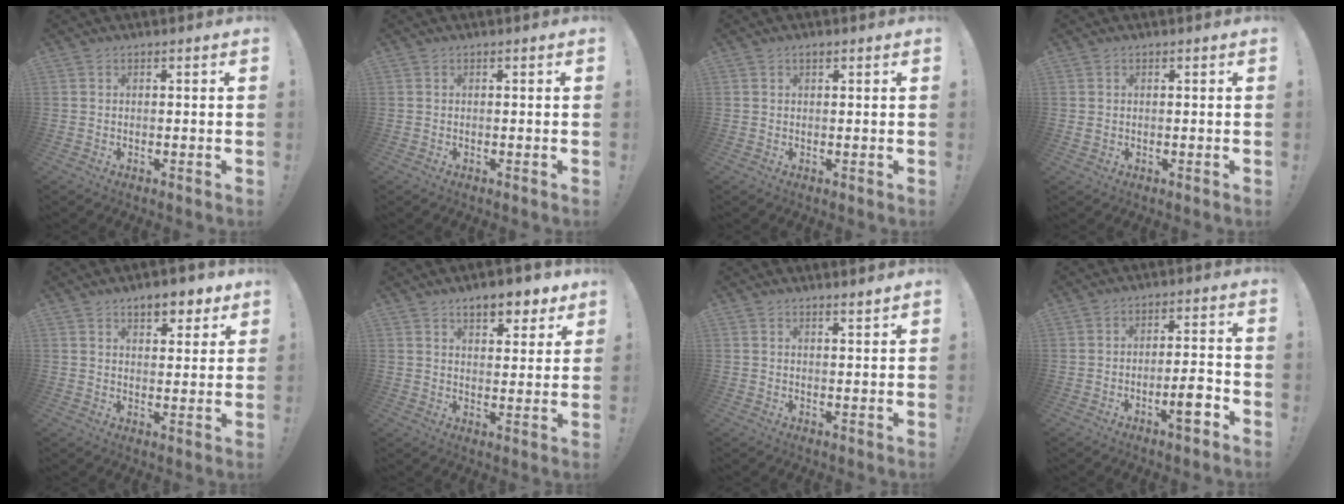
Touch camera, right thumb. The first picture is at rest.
{"total": 0.0}
{"total": 1.0, "force": [0.7, 0.4, 0.6], "torque": [-0.010, 0.000, 0.013]}
{"total": 0.7, "force": [0.3, 0.5, 0.2], "torque": [-0.001, 0.000, 0.005]}
{"total": 7.0, "force": [5.2, 3.1, 3.6], "torque": [-0.042, -0.027, 0.090]}
{"total": 8.4, "force": [6.2, 3.3, 4.6], "torque": [-0.055, -0.035, 0.108]}
{"total": 2.1, "force": [1.9, -0.1, 0.8], "torque": [-0.010, -0.016, 0.033]}
{"total": 6.9, "force": [-3.7, 1.8, 5.6], "torque": [-0.071, 0.015, -0.062]}